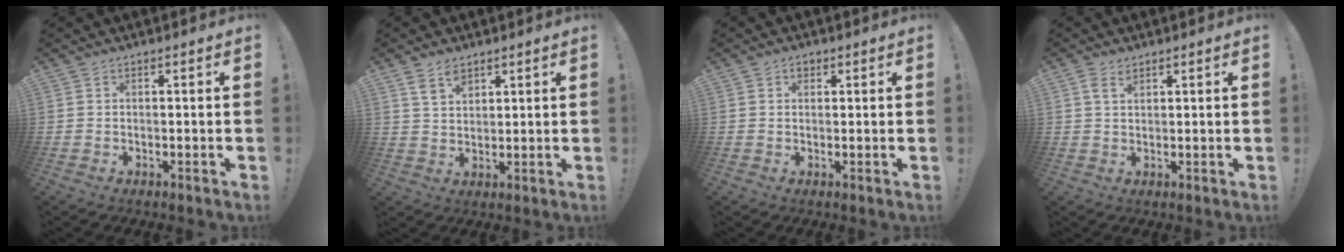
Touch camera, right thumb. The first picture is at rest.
{"total": 5.5, "force": [3.7, 3.1, 2.6], "torque": [-0.035, -0.021, 0.067]}
{"total": 1.6, "force": [0.7, 1.3, 0.7], "torque": [-0.003, 0.000, 0.011]}
{"total": 3.0, "force": [1.9, 1.4, 1.8], "torque": [-0.030, -0.008, 0.034]}